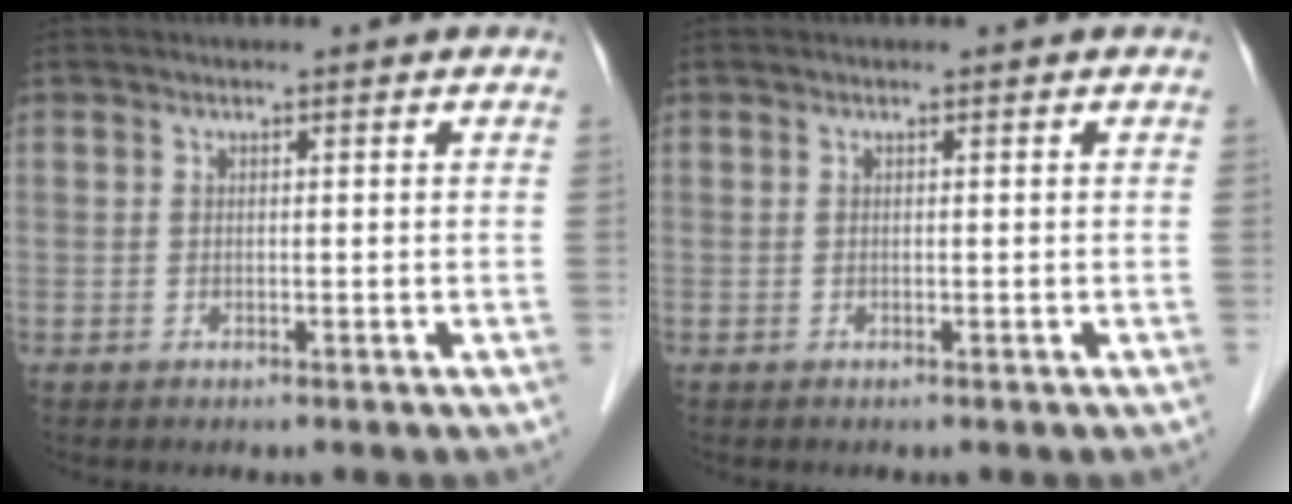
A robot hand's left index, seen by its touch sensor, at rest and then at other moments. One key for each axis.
{"total": 0.0}